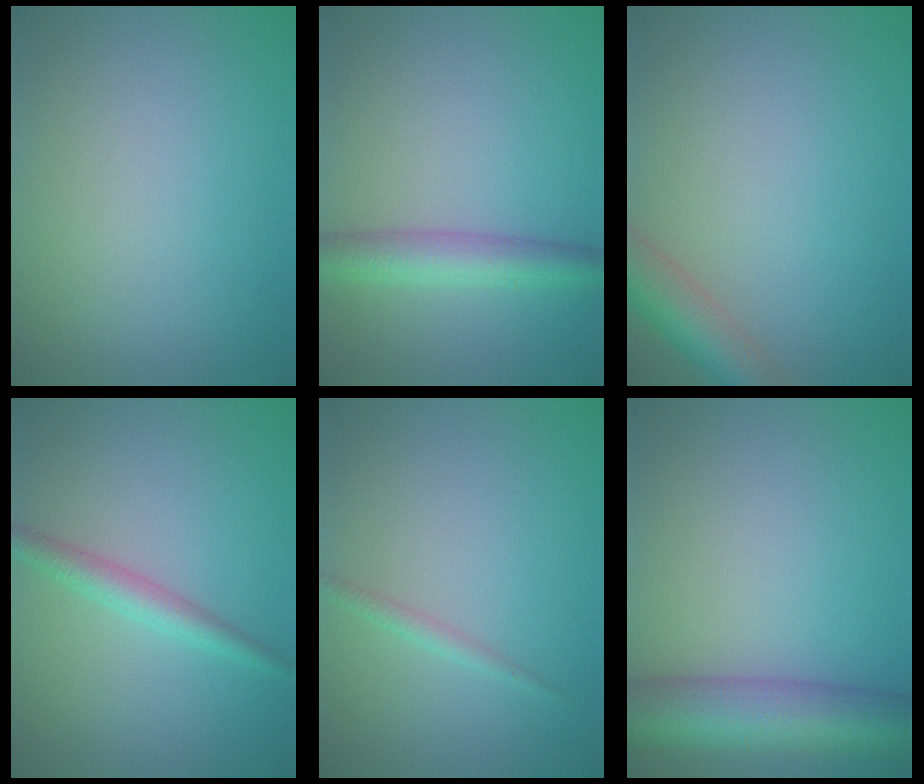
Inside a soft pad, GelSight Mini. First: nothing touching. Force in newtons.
{"total": 4.0, "press": 4.0, "slide": 0.1}
{"total": 4.3, "press": 4.3, "slide": 0.3}
{"total": 2.3, "press": 2.3, "slide": 0.0}
{"total": 1.0, "press": 1.0, "slide": 0.1}
{"total": 8.3, "press": 8.3, "slide": 0.4}